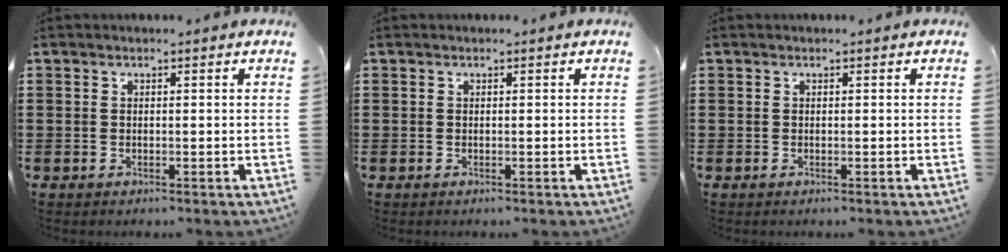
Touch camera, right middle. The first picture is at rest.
{"total": 0.0}
{"total": 0.0}